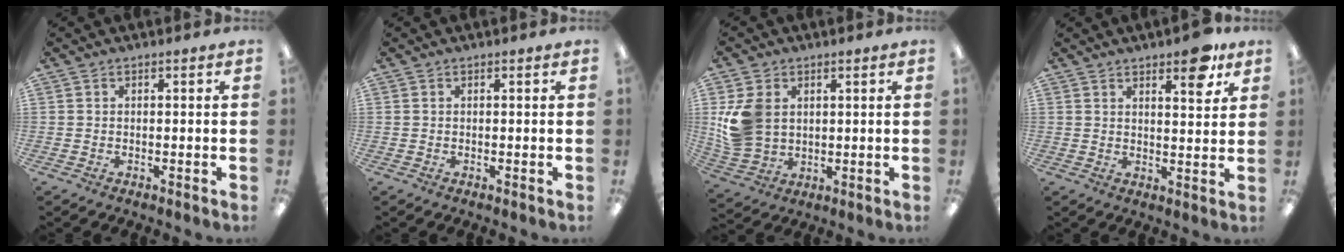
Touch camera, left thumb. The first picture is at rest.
{"total": 0.0}
{"total": 10.6, "force": [2.5, 8.4, 6.0], "torque": [-0.129, 0.008, 0.050]}
{"total": 7.4, "force": [5.1, 2.3, 4.9], "torque": [-0.053, -0.031, 0.079]}